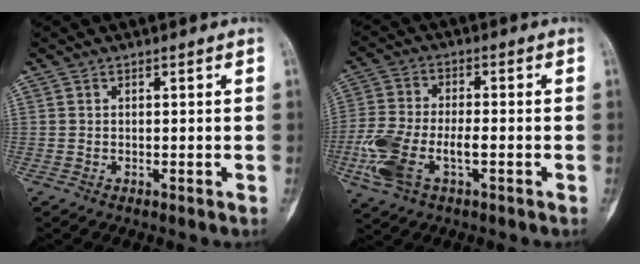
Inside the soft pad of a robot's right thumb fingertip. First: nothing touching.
{"total": 11.7, "force": [-3.7, 5.9, 9.4], "torque": [-0.216, 0.016, -0.069]}